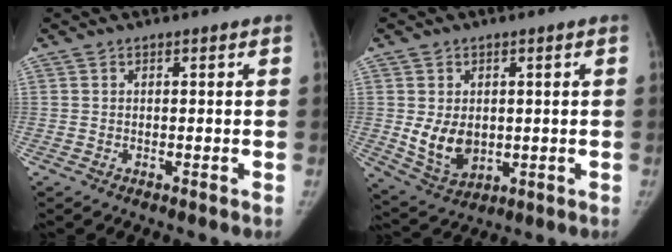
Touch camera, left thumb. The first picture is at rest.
{"total": 8.2, "force": [0.2, 6.2, 5.5], "torque": [-0.072, -0.018, 0.022]}